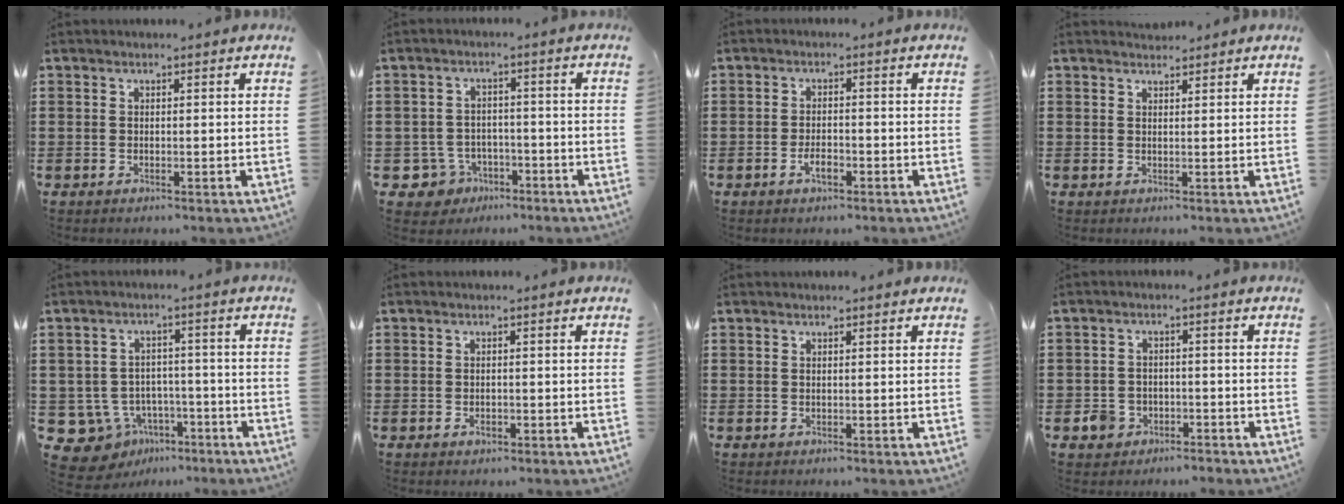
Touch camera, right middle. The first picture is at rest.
{"total": 4.1, "force": [-2.8, 2.9, 0.7], "torque": [-0.037, 0.004, -0.059]}
{"total": 2.6, "force": [-1.3, 1.0, 2.0], "torque": [-0.037, 0.003, -0.025]}
{"total": 1.6, "force": [1.6, 0.2, -0.2], "torque": [-0.001, 0.002, 0.031]}
{"total": 7.4, "force": [-5.0, 5.1, 2.0], "torque": [-0.072, 0.019, -0.098]}
{"total": 0.9, "force": [-0.5, 0.5, 0.6], "torque": [-0.013, -0.004, -0.009]}
{"total": 0.0}
{"total": 3.2, "force": [-2.1, 2.3, 0.8], "torque": [-0.028, 0.002, -0.046]}